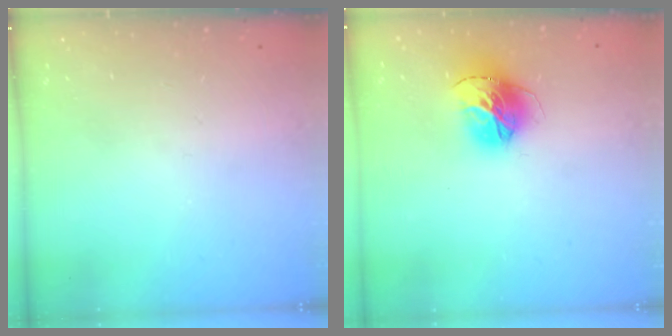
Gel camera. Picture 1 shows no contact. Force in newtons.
{"total": 15.1, "press": 15.0, "slide": 1.5}